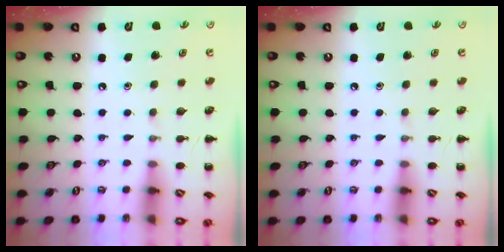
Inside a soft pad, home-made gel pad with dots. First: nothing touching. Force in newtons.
{"total": 0.0}